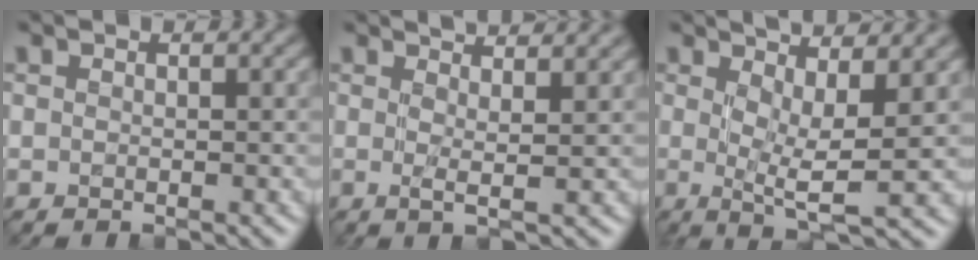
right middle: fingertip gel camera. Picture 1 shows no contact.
{"total": 4.2, "force": [2.3, 1.0, 3.3], "torque": [-0.043, 0.011, 0.011]}
{"total": 6.9, "force": [1.7, 1.6, 6.5], "torque": [-0.099, 0.001, 0.028]}